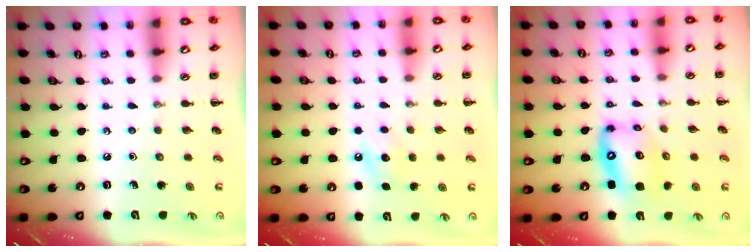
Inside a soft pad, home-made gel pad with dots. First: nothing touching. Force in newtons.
{"total": 6.5, "press": 6.3, "slide": 1.6}
{"total": 13.3, "press": 12.8, "slide": 3.5}